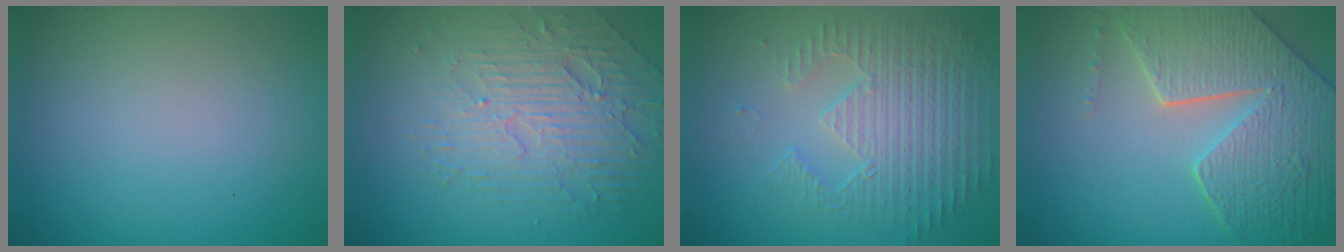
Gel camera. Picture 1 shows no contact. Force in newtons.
{"total": 4.5, "press": 3.9, "slide": 2.2}
{"total": 3.8, "press": 3.6, "slide": 1.2}
{"total": 8.4, "press": 6.1, "slide": 5.8}